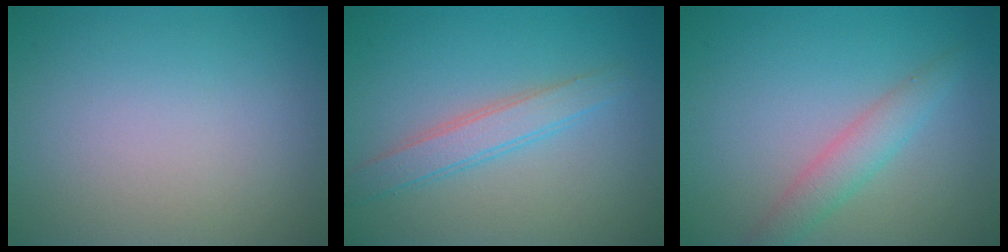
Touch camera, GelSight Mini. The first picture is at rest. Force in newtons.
{"total": 2.7, "press": 2.7, "slide": 0.1}
{"total": 2.7, "press": 2.7, "slide": 0.1}